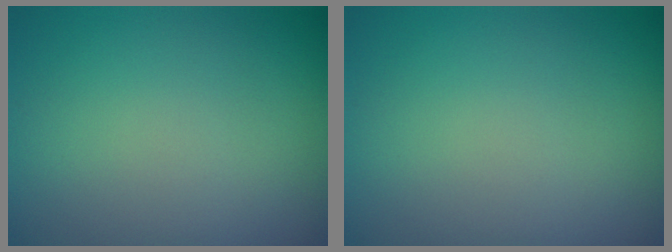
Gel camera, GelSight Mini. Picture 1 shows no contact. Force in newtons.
{"total": 0.0}